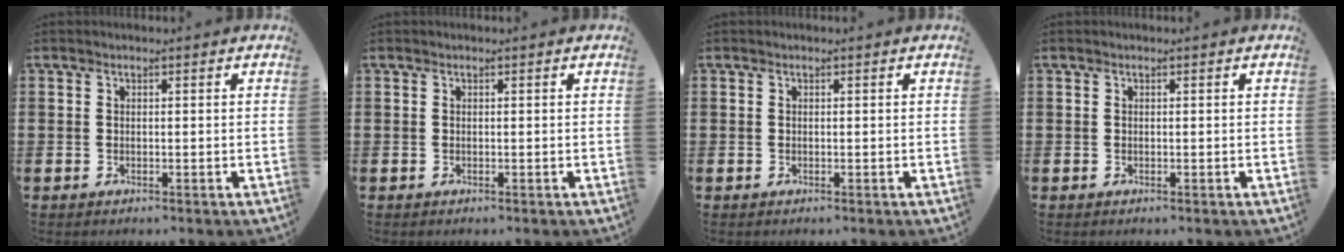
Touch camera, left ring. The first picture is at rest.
{"total": 0.0}
{"total": 0.0}
{"total": 0.0}